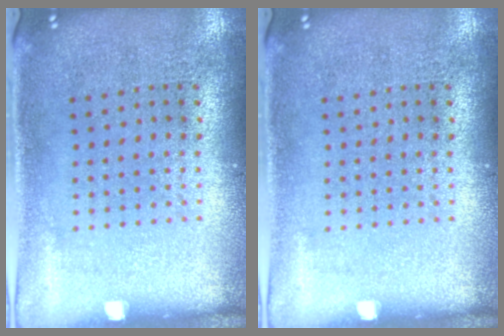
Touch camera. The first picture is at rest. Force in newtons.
{"total": 0.0}